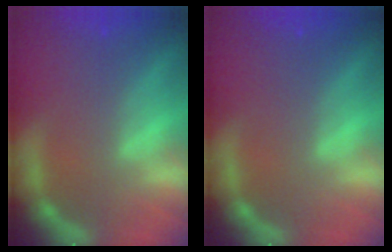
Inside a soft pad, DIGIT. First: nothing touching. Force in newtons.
{"total": 0.0}